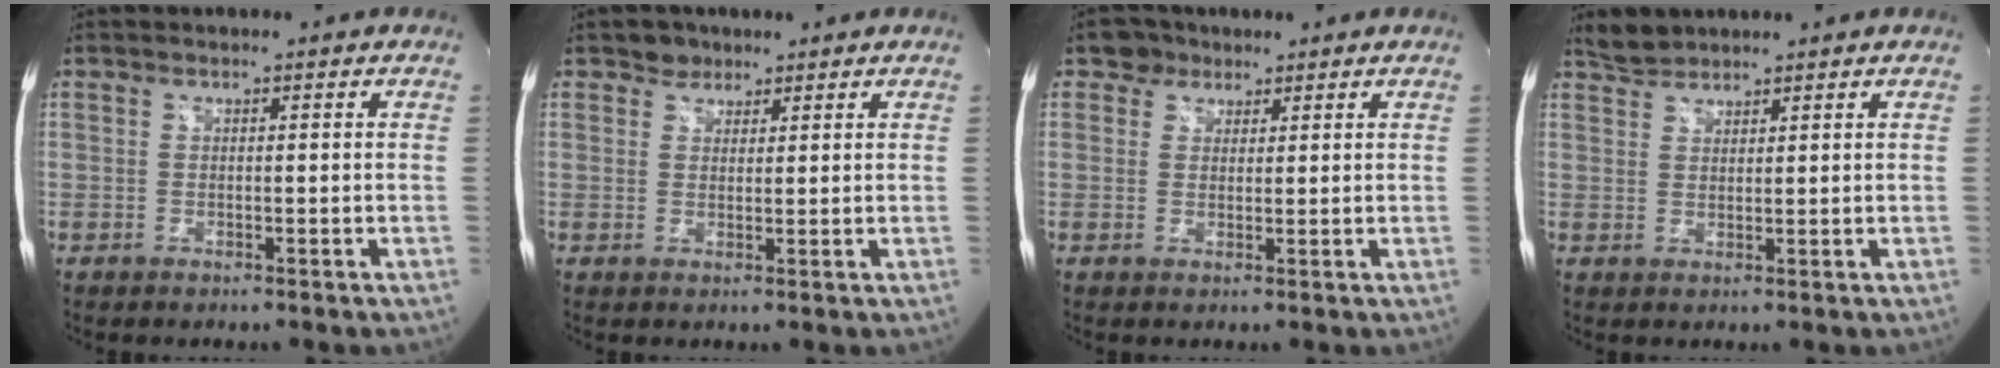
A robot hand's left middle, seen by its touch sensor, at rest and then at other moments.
{"total": 2.3, "force": [1.7, 1.5, 0.0], "torque": [0.002, 0.000, 0.023]}
{"total": 2.9, "force": [2.0, 2.1, 0.1], "torque": [-0.002, 0.005, 0.028]}
{"total": 2.6, "force": [2.6, 0.6, -0.1], "torque": [-0.005, 0.008, 0.051]}